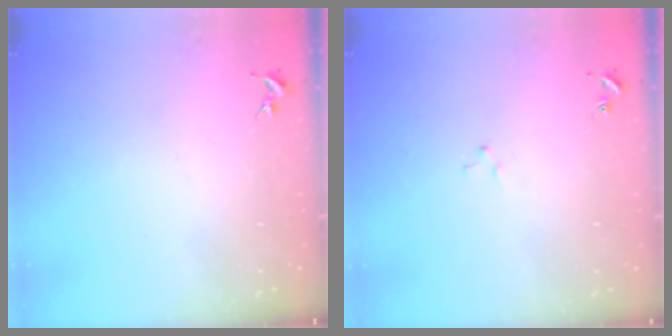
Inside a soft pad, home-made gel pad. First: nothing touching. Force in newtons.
{"total": 1.5, "press": 1.5, "slide": 0.2}